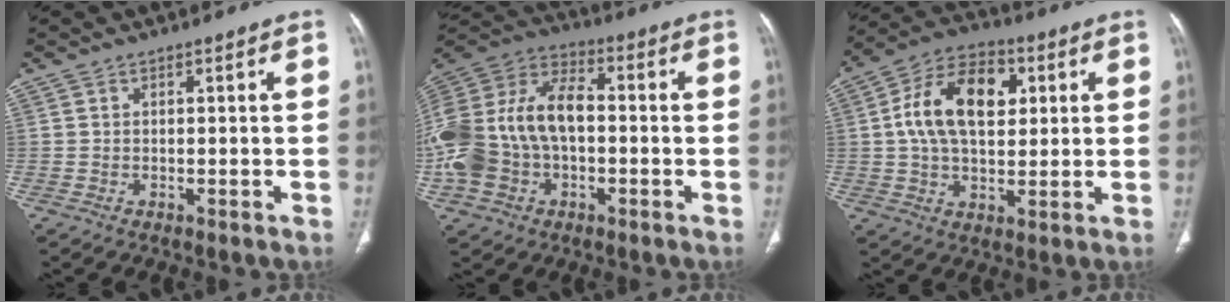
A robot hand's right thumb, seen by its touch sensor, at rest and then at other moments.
{"total": 22.3, "force": [-1.7, 14.9, 16.5], "torque": [-0.364, 0.039, -0.030]}
{"total": 15.6, "force": [3.2, 9.5, 11.9], "torque": [-0.194, 0.012, 0.050]}